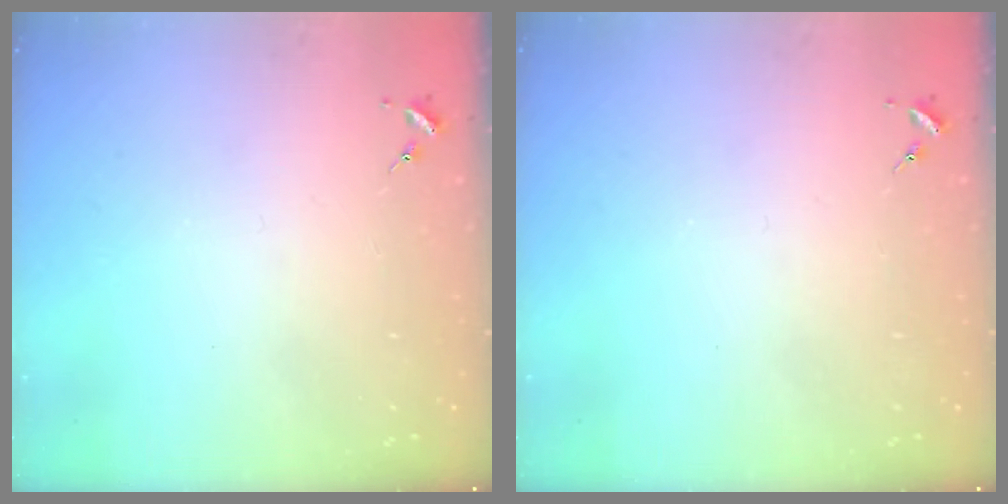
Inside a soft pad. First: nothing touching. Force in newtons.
{"total": 0.0}